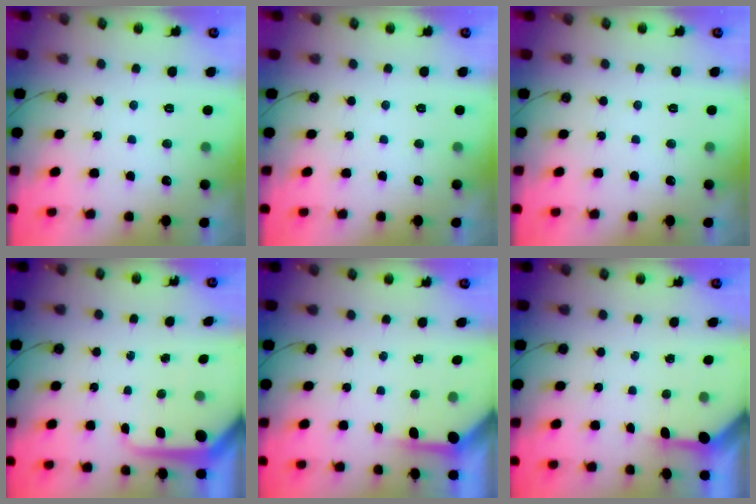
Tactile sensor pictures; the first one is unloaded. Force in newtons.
{"total": 0.0}
{"total": 0.0}
{"total": 9.8, "press": 9.7, "slide": 0.8}
{"total": 4.0, "press": 4.0, "slide": 0.4}
{"total": 3.4, "press": 3.4, "slide": 0.3}